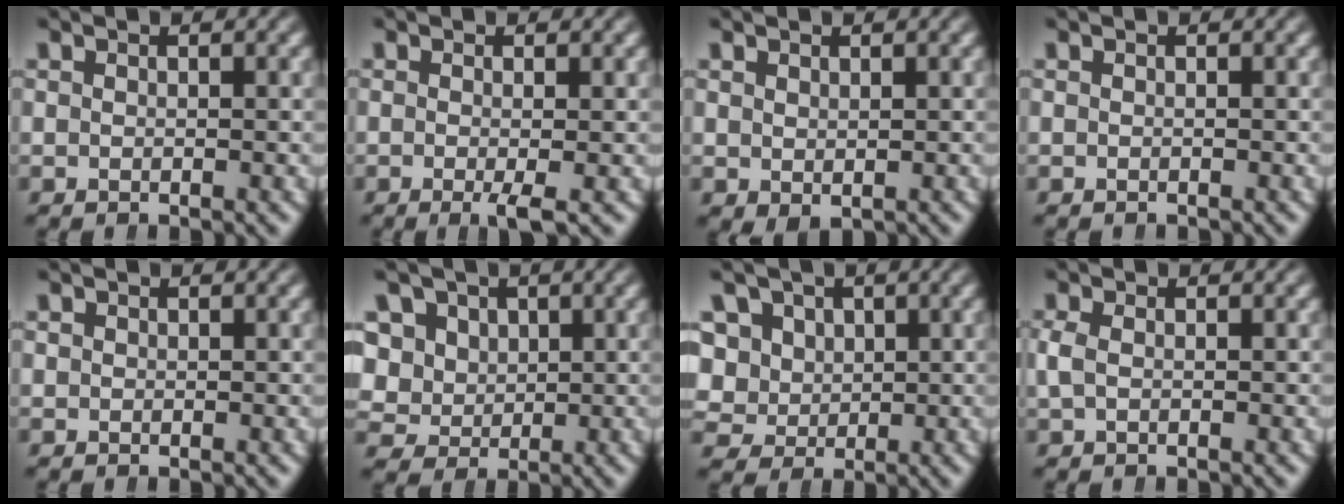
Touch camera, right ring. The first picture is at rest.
{"total": 1.9, "force": [-0.8, 0.1, 1.8], "torque": [-0.031, -0.007, -0.012]}
{"total": 0.8, "force": [0.5, -0.1, 0.6], "torque": [0.004, -0.005, 0.022]}
{"total": 0.0}
{"total": 0.0}
{"total": 9.5, "force": [0.9, 8.8, 3.5], "torque": [-0.107, -0.035, 0.021]}
{"total": 9.6, "force": [0.7, 8.9, 3.5], "torque": [-0.108, -0.037, 0.018]}
{"total": 1.1, "force": [0.0, 0.6, 1.0], "torque": [-0.034, -0.005, 0.008]}